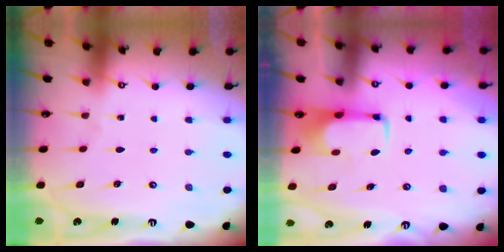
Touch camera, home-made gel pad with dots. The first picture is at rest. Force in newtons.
{"total": 2.0, "press": 2.0, "slide": 0.4}